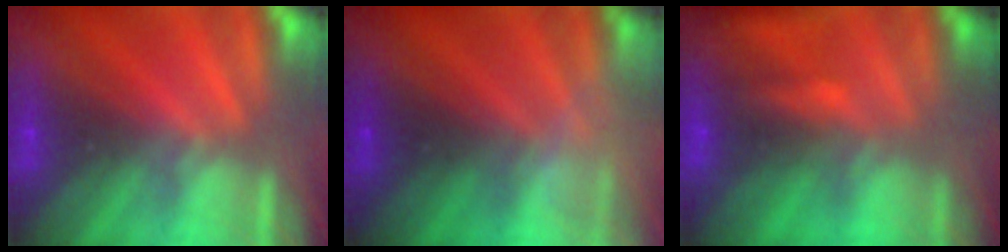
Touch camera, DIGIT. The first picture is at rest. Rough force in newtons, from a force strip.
{"total": 2.4}
{"total": 5.9}